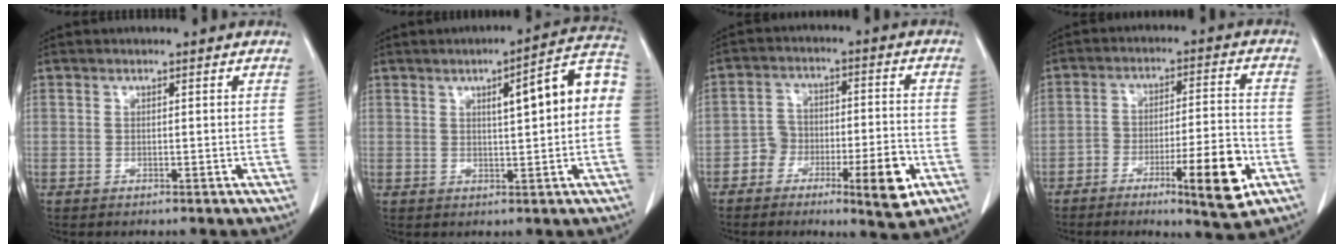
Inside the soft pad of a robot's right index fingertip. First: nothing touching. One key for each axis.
{"total": 9.5, "fx": 1.2, "fy": 1.3, "fz": 9.4, "tx": -0.126, "ty": 0.030, "tz": 0.013}
{"total": 9.1, "fx": -4.5, "fy": 3.3, "fz": 7.2, "tx": -0.099, "ty": 0.016, "tz": -0.070}
{"total": 11.6, "fx": -5.3, "fy": 1.8, "fz": 10.2, "tx": -0.152, "ty": 0.007, "tz": -0.078}